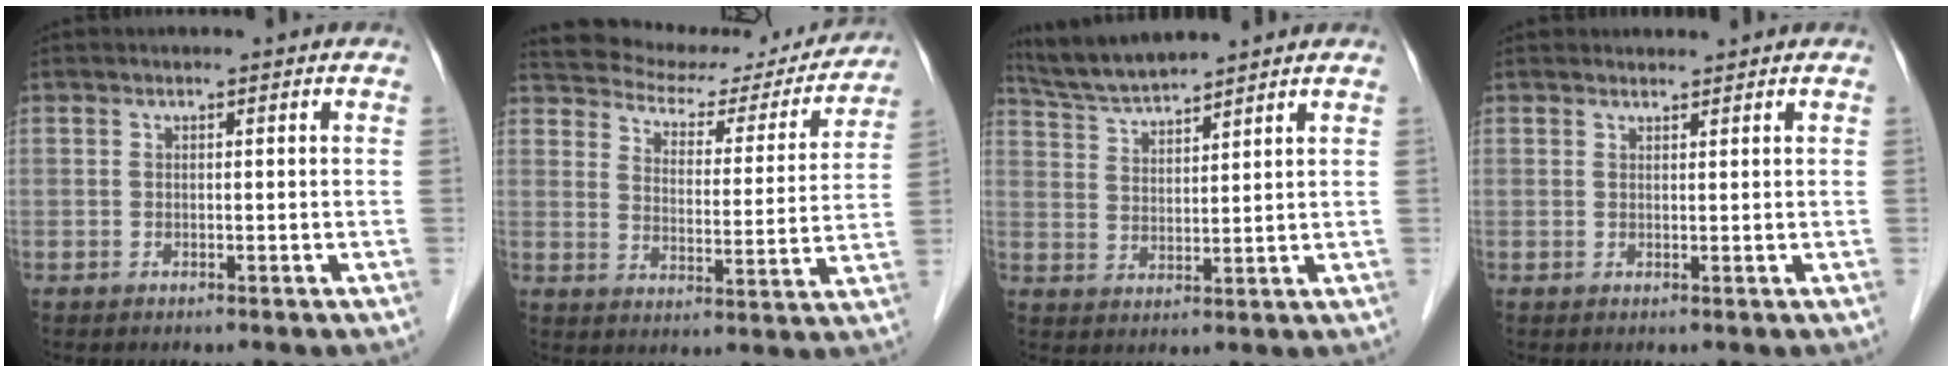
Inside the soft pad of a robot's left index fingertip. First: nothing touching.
{"total": 17.0, "force": [15.4, 5.7, 4.4], "torque": [-0.057, 0.009, 0.198]}
{"total": 7.3, "force": [6.9, 0.0, 2.2], "torque": [-0.056, 0.020, 0.139]}
{"total": 1.1, "force": [1.1, 0.1, -0.1], "torque": [-0.007, 0.005, 0.020]}